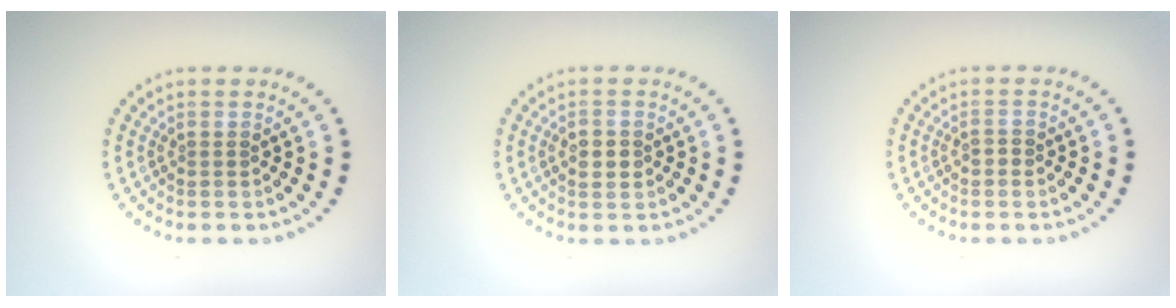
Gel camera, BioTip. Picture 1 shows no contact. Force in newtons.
{"total": 2.1, "press": 2.1, "slide": 0.2}
{"total": 0.8, "press": 0.8, "slide": 0.1}